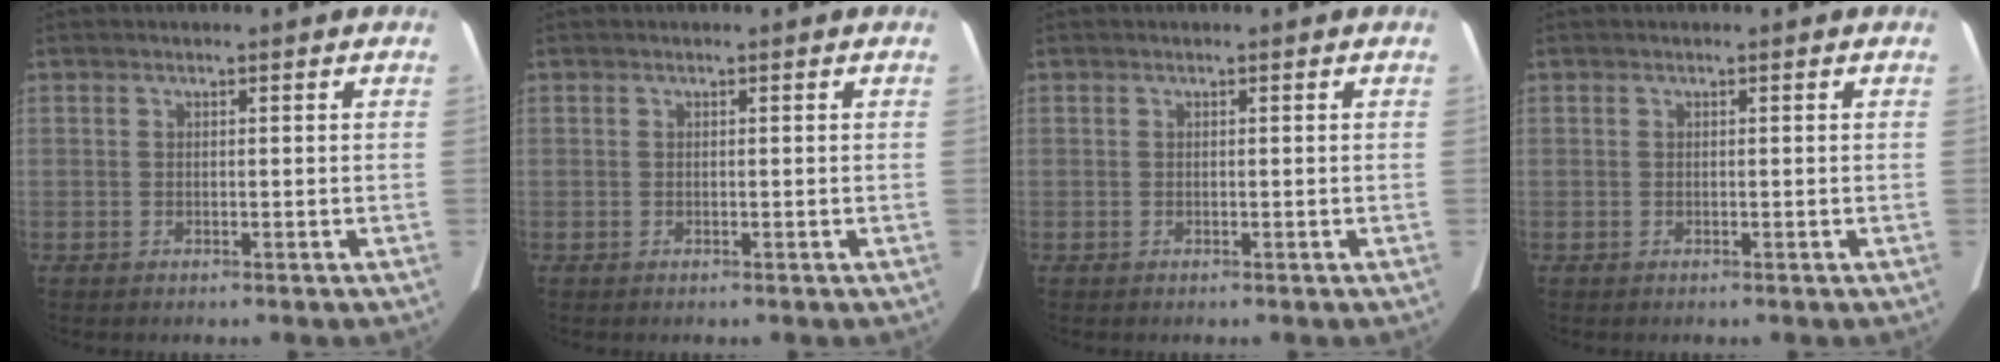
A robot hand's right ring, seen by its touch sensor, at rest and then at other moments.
{"total": 0.0}
{"total": 0.0}
{"total": 0.0}